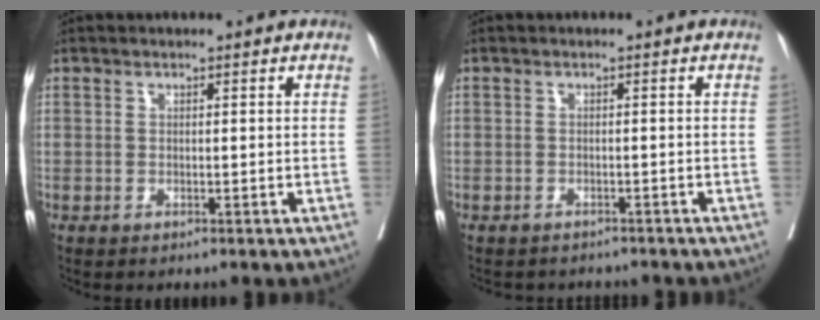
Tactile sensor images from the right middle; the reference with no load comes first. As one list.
[{"total": 4.7, "force": [-4.5, 1.0, 0.8], "torque": [-0.005, 0.001, -0.051]}]